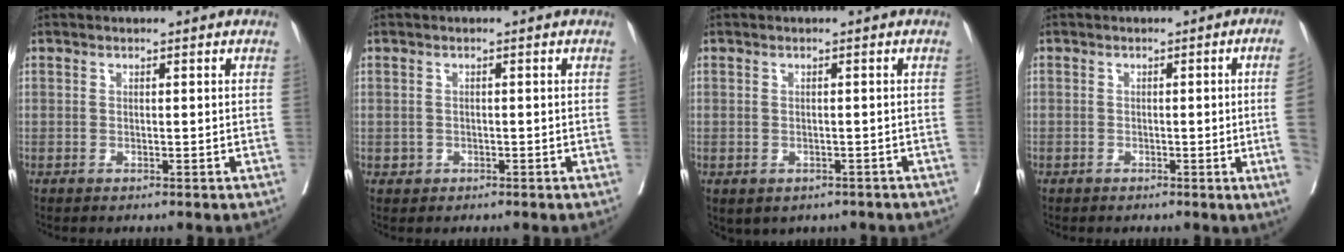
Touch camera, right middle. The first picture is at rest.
{"total": 0.9, "force": [-0.2, 0.8, 0.1], "torque": [-0.001, 0.003, 0.000]}
{"total": 4.6, "force": [-3.1, 3.0, 1.5], "torque": [-0.014, 0.012, -0.030]}
{"total": 5.3, "force": [-0.9, -1.8, 5.0], "torque": [-0.048, -0.011, -0.014]}